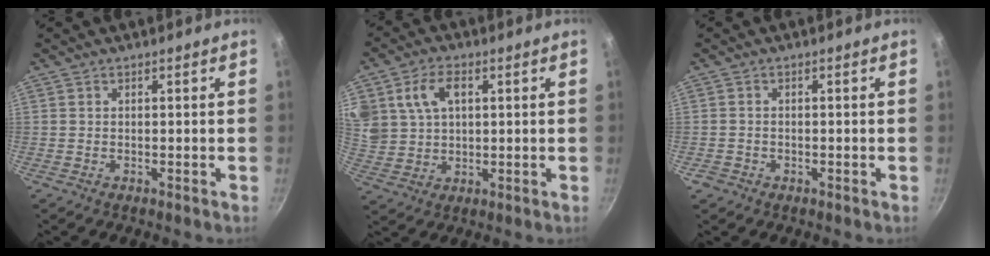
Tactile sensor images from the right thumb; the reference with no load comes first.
{"total": 12.3, "force": [4.1, 9.0, 7.4], "torque": [-0.141, 0.002, 0.084]}
{"total": 1.7, "force": [-0.9, 1.3, 0.6], "torque": [-0.013, 0.003, -0.014]}